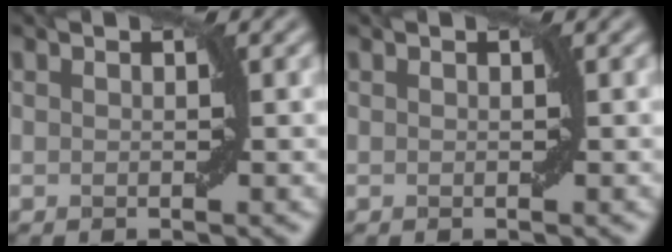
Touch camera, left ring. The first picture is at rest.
{"total": 0.0}